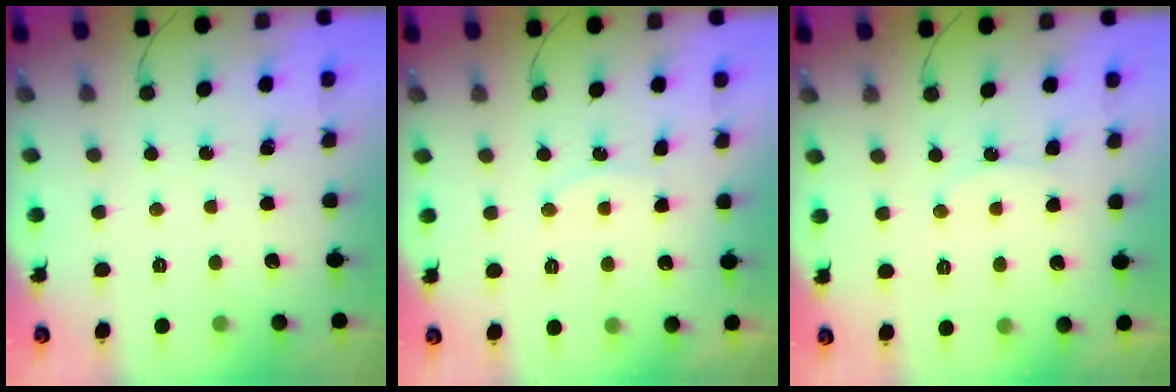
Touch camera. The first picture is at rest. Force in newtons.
{"total": 6.7, "press": 6.7, "slide": 0.7}
{"total": 6.4, "press": 5.9, "slide": 2.3}